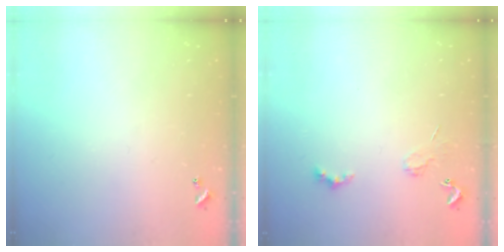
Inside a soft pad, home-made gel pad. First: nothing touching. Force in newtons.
{"total": 2.0, "press": 1.9, "slide": 0.4}